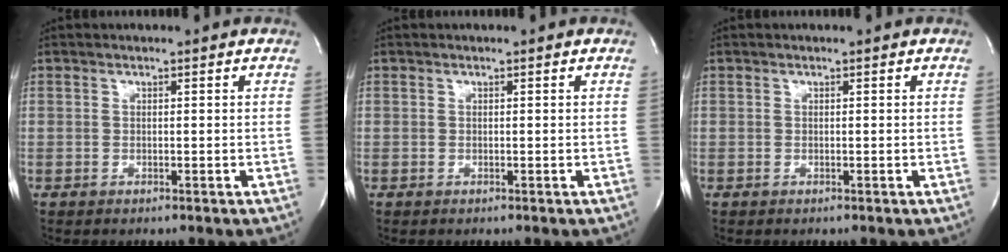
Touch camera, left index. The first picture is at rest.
{"total": 0.0}
{"total": 0.0}